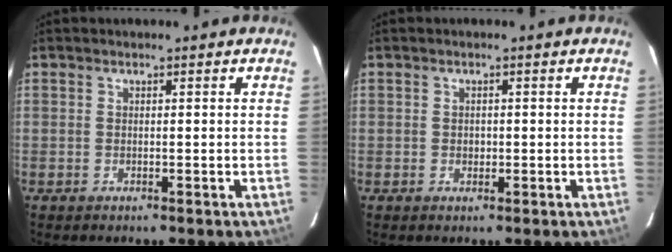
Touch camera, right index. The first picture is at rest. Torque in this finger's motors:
{"motor_torque": [0.11, -0.04, 0.07, 0.02]}